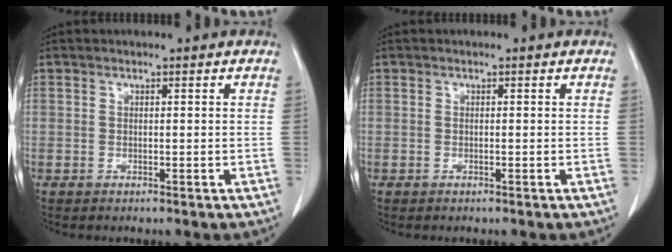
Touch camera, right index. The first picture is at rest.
{"total": 0.0}